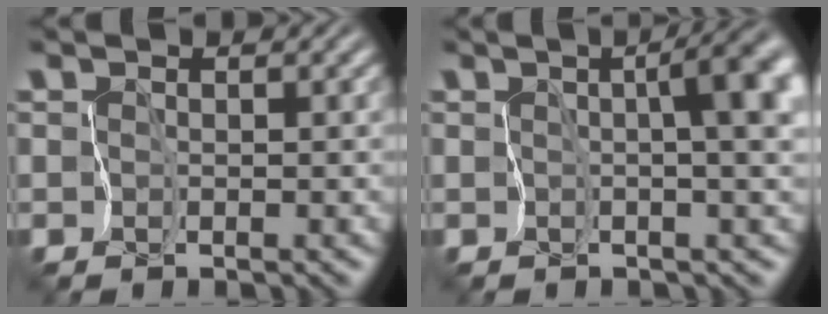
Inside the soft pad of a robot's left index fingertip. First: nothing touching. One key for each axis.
{"total": 6.4, "fx": 0.4, "fy": 1.8, "fz": 6.1, "tx": -0.080, "ty": 0.008, "tz": 0.005}